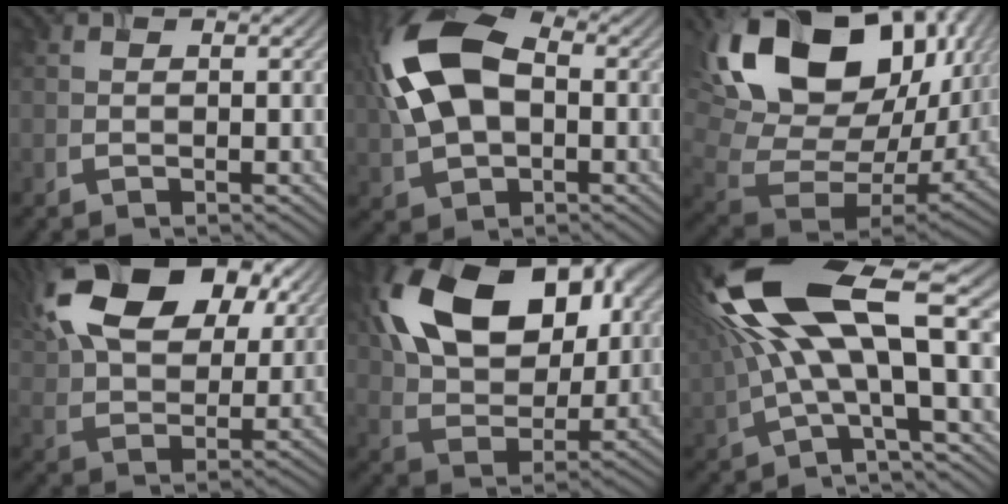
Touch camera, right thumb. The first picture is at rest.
{"total": 14.3, "force": [1.2, 8.9, 11.1], "torque": [-0.261, 0.009, 0.013]}
{"total": 19.6, "force": [7.3, 12.5, 13.1], "torque": [-0.290, 0.004, 0.144]}
{"total": 17.9, "force": [8.8, 10.6, 11.6], "torque": [-0.239, 0.034, 0.138]}
{"total": 17.1, "force": [6.0, 10.8, 11.9], "torque": [-0.247, 0.019, 0.109]}
{"total": 17.1, "force": [3.7, 6.3, 15.4], "torque": [-0.323, -0.007, 0.076]}